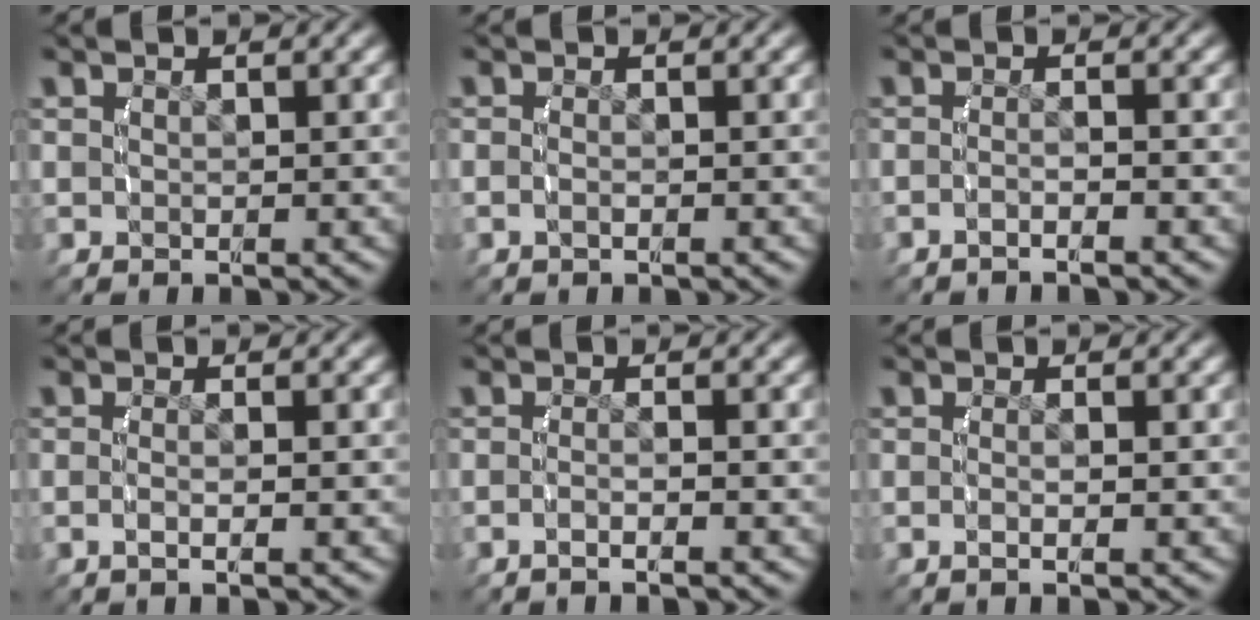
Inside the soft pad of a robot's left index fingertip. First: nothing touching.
{"total": 1.1, "force": [-0.7, 0.4, 0.7], "torque": [-0.027, -0.006, -0.011]}
{"total": 1.9, "force": [-1.6, 0.0, 1.0], "torque": [-0.021, -0.001, -0.029]}
{"total": 1.6, "force": [-0.9, -0.2, 1.3], "torque": [-0.035, -0.008, -0.012]}
{"total": 2.0, "force": [-1.5, -0.1, 1.3], "torque": [-0.029, -0.002, -0.026]}
{"total": 1.3, "force": [-0.8, -0.1, 1.1], "torque": [-0.028, -0.006, -0.011]}